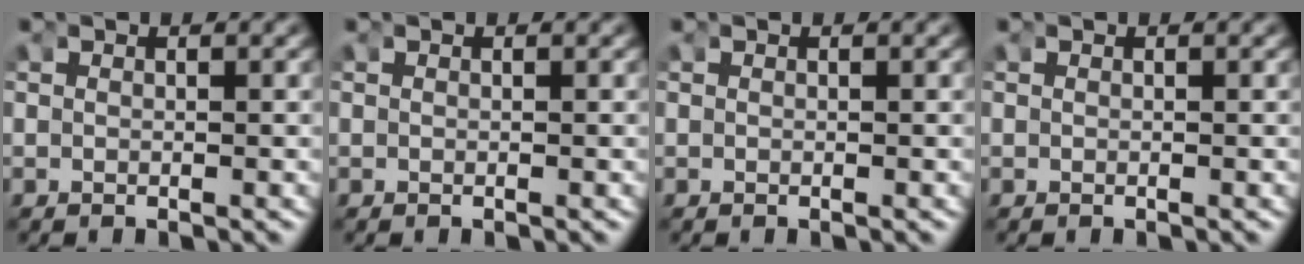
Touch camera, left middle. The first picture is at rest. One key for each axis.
{"total": 0.0}
{"total": 0.0}
{"total": 0.0}